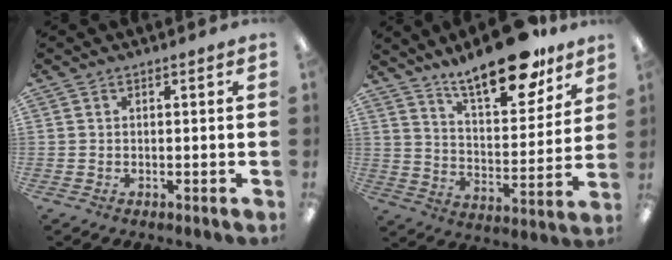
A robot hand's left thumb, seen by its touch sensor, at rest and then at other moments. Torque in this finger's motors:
{"motor_torque": [0.45, 0.36, 1.45, -1.32, 0.08]}